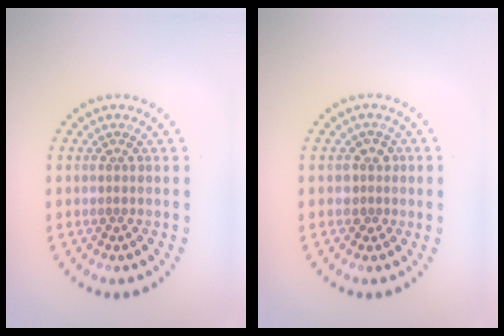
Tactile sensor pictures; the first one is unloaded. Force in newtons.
{"total": 1.6, "press": 1.3, "slide": 0.9}